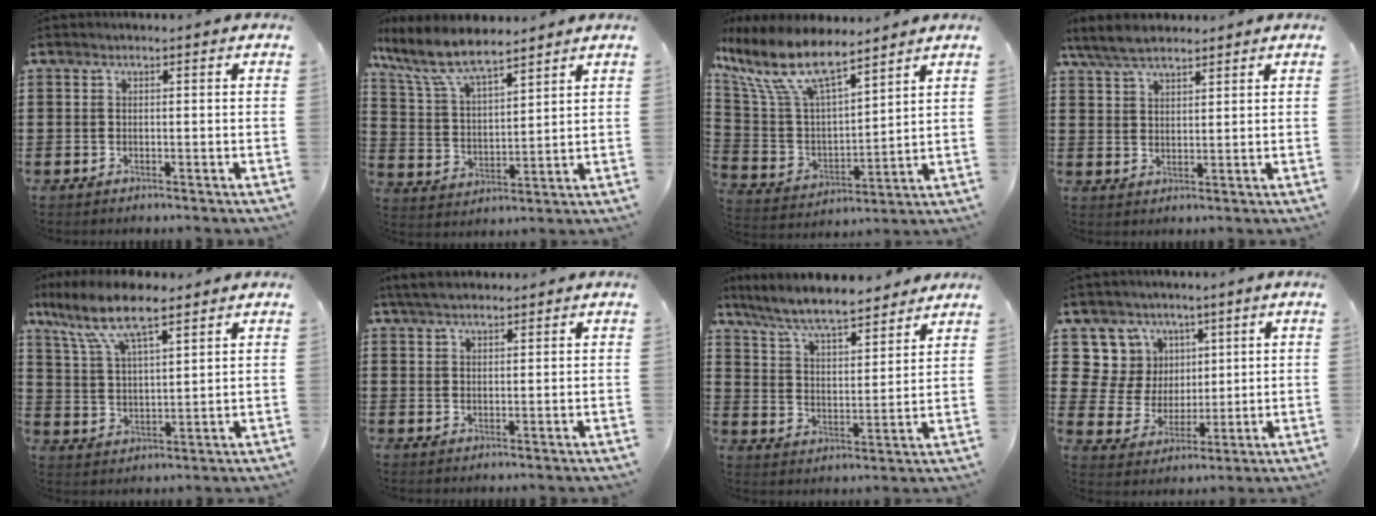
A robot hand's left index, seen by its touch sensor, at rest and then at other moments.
{"total": 8.9, "force": [7.4, 2.1, 4.5], "torque": [-0.118, -0.027, 0.132]}
{"total": 12.3, "force": [8.7, 3.9, 7.9], "torque": [-0.195, -0.040, 0.148]}
{"total": 5.7, "force": [4.8, 1.8, 2.5], "torque": [-0.063, -0.003, 0.090]}
{"total": 9.5, "force": [6.9, 2.4, 6.0], "torque": [-0.137, -0.015, 0.124]}
{"total": 3.8, "force": [3.2, 1.2, 1.8], "torque": [-0.043, 0.002, 0.060]}
{"total": 7.9, "force": [7.1, 0.8, 3.3], "torque": [-0.093, -0.036, 0.125]}
{"total": 8.3, "force": [4.1, 7.1, 0.5], "torque": [-0.052, -0.018, 0.084]}